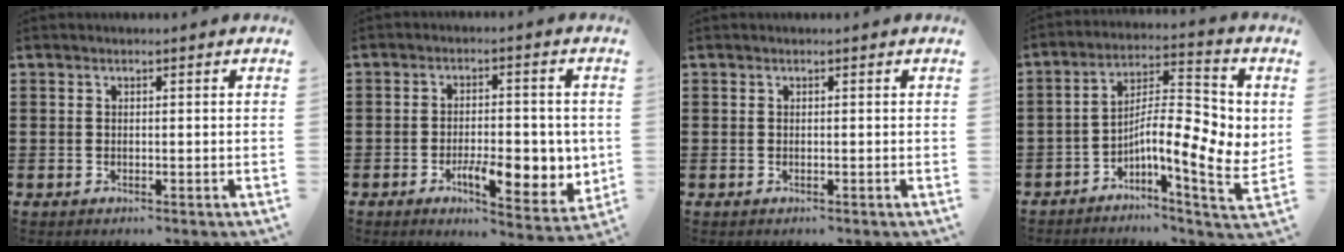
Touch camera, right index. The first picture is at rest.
{"total": 8.8, "force": [-2.2, 4.0, 7.6], "torque": [-0.103, -0.006, -0.033]}
{"total": 0.0}
{"total": 9.9, "force": [-0.4, 2.9, 9.4], "torque": [-0.150, -0.024, -0.013]}